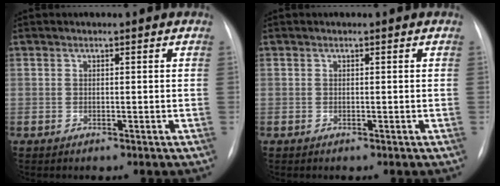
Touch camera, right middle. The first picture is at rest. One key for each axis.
{"total": 0.0}